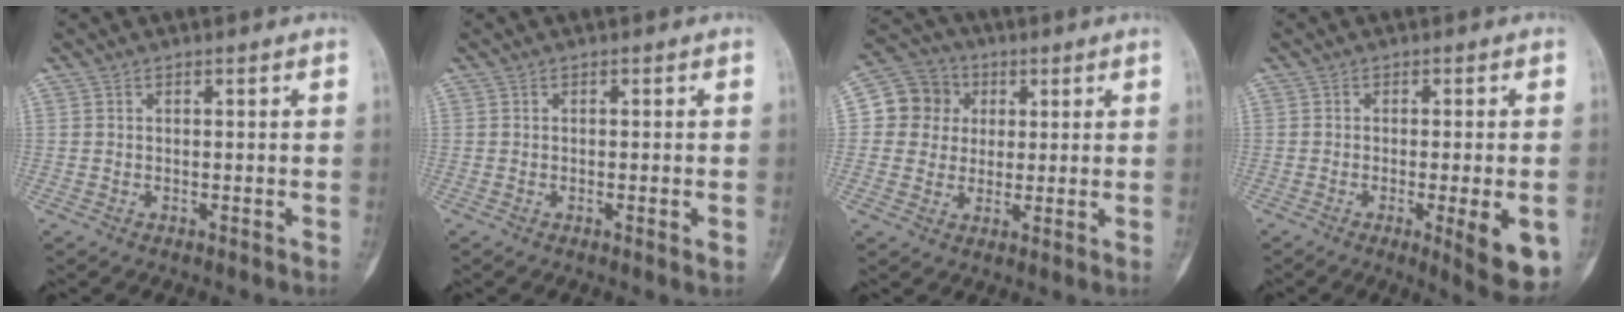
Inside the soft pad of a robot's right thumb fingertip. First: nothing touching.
{"total": 1.6, "force": [-0.4, 0.3, 1.5], "torque": [-0.026, -0.005, -0.007]}
{"total": 9.4, "force": [1.6, 9.0, 2.5], "torque": [-0.014, 0.010, 0.018]}
{"total": 9.9, "force": [-3.1, 2.2, 9.2], "torque": [-0.117, -0.012, -0.036]}